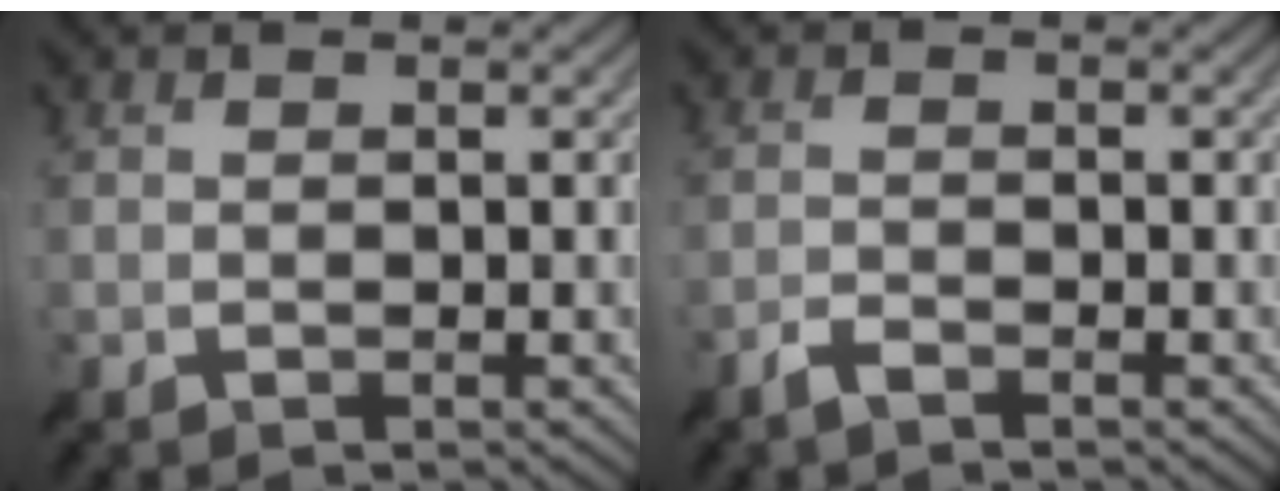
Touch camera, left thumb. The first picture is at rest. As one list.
[{"total": 1.6, "force": [-1.2, 0.3, 1.0], "torque": [-0.025, 0.002, -0.032]}]